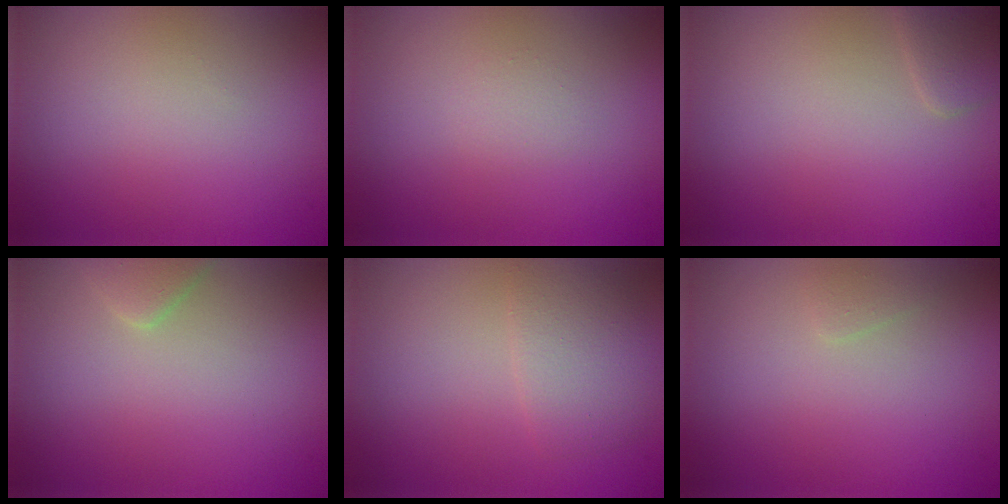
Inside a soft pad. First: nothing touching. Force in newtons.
{"total": 0.7, "press": 0.7, "slide": 0.1}
{"total": 1.4, "press": 1.4, "slide": 0.1}
{"total": 1.6, "press": 1.6, "slide": 0.1}
{"total": 2.9, "press": 2.9, "slide": 0.1}
{"total": 0.6, "press": 0.6, "slide": 0.1}